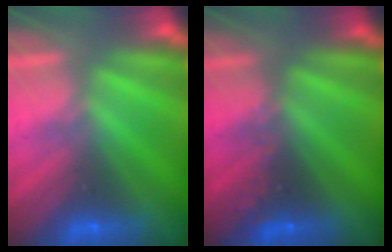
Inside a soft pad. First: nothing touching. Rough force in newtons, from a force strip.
{"total": 2.4}